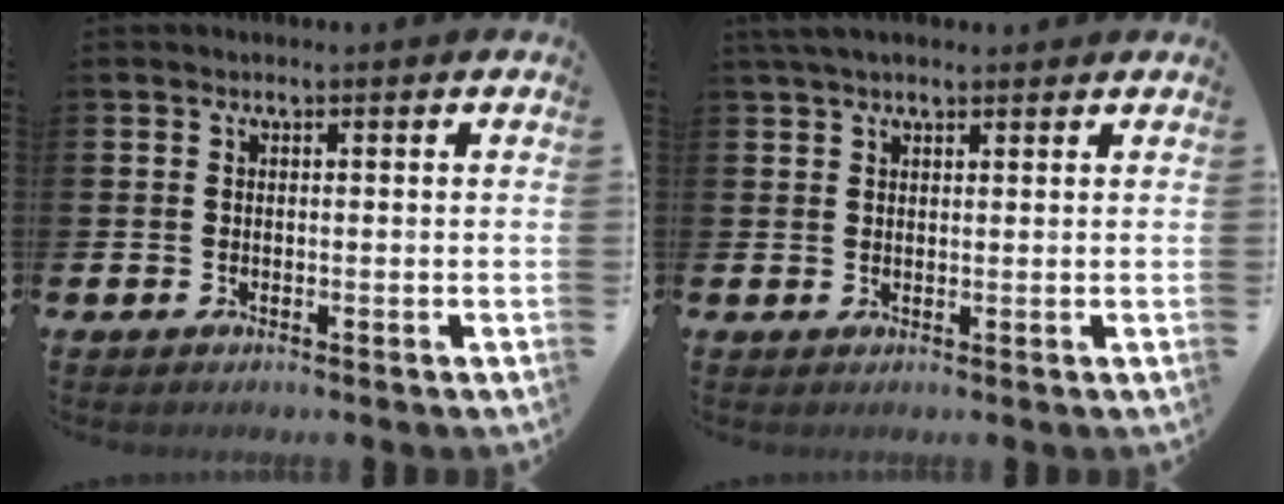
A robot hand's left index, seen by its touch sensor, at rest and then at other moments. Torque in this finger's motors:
{"motor_torque": [1.00, -1.14, 0.16, 0.19]}